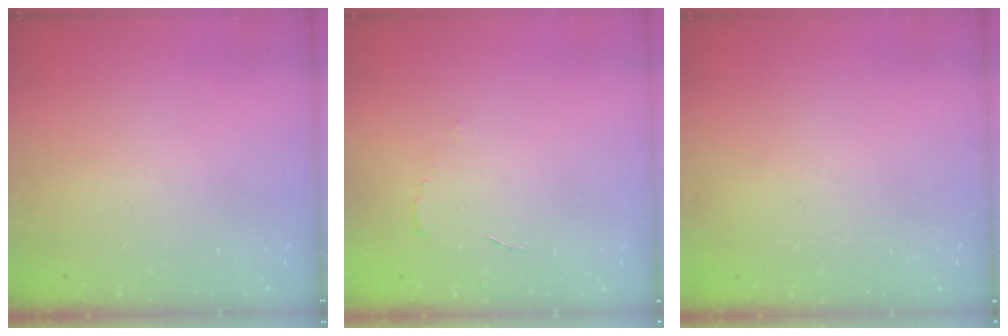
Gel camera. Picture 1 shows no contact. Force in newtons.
{"total": 2.9, "press": 2.9, "slide": 0.2}
{"total": 2.3, "press": 2.3, "slide": 0.1}